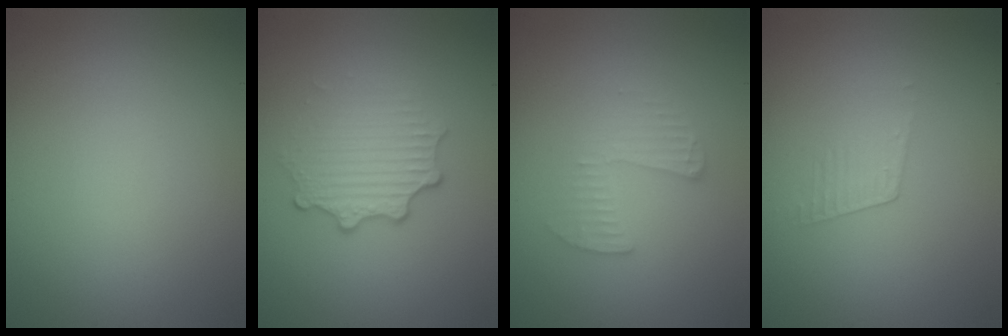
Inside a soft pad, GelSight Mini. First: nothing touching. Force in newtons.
{"total": 3.3, "press": 2.5, "slide": 2.2}
{"total": 2.1, "press": 2.0, "slide": 0.1}
{"total": 1.1, "press": 0.2, "slide": 1.1}